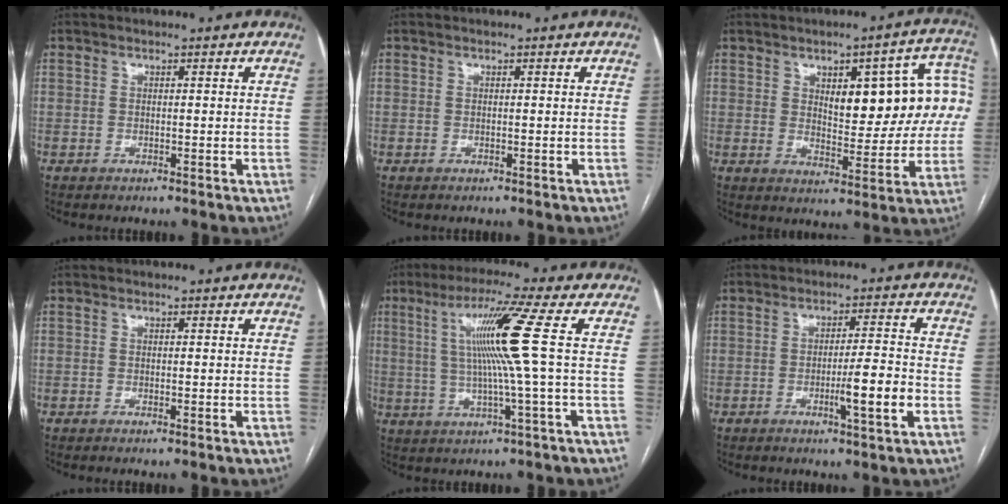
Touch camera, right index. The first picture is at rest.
{"total": 0.0}
{"total": 14.3, "force": [3.1, 5.4, 12.9], "torque": [-0.154, 0.035, 0.047]}
{"total": 0.5, "force": [-0.3, -0.1, 0.4], "torque": [-0.009, 0.000, -0.006]}
{"total": 10.4, "force": [1.7, -2.4, 10.0], "torque": [-0.177, 0.009, 0.036]}
{"total": 6.4, "force": [-2.1, 0.0, 6.1], "torque": [-0.094, -0.005, -0.033]}